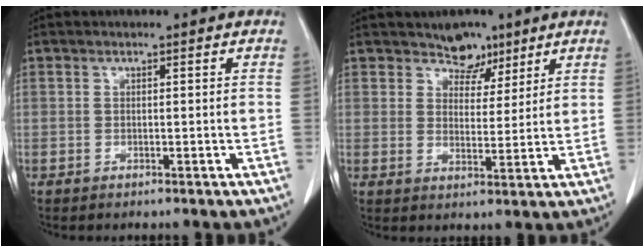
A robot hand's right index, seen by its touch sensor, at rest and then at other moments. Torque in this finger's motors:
{"motor_torque": [-0.13, 0.39, -0.05, -0.01]}